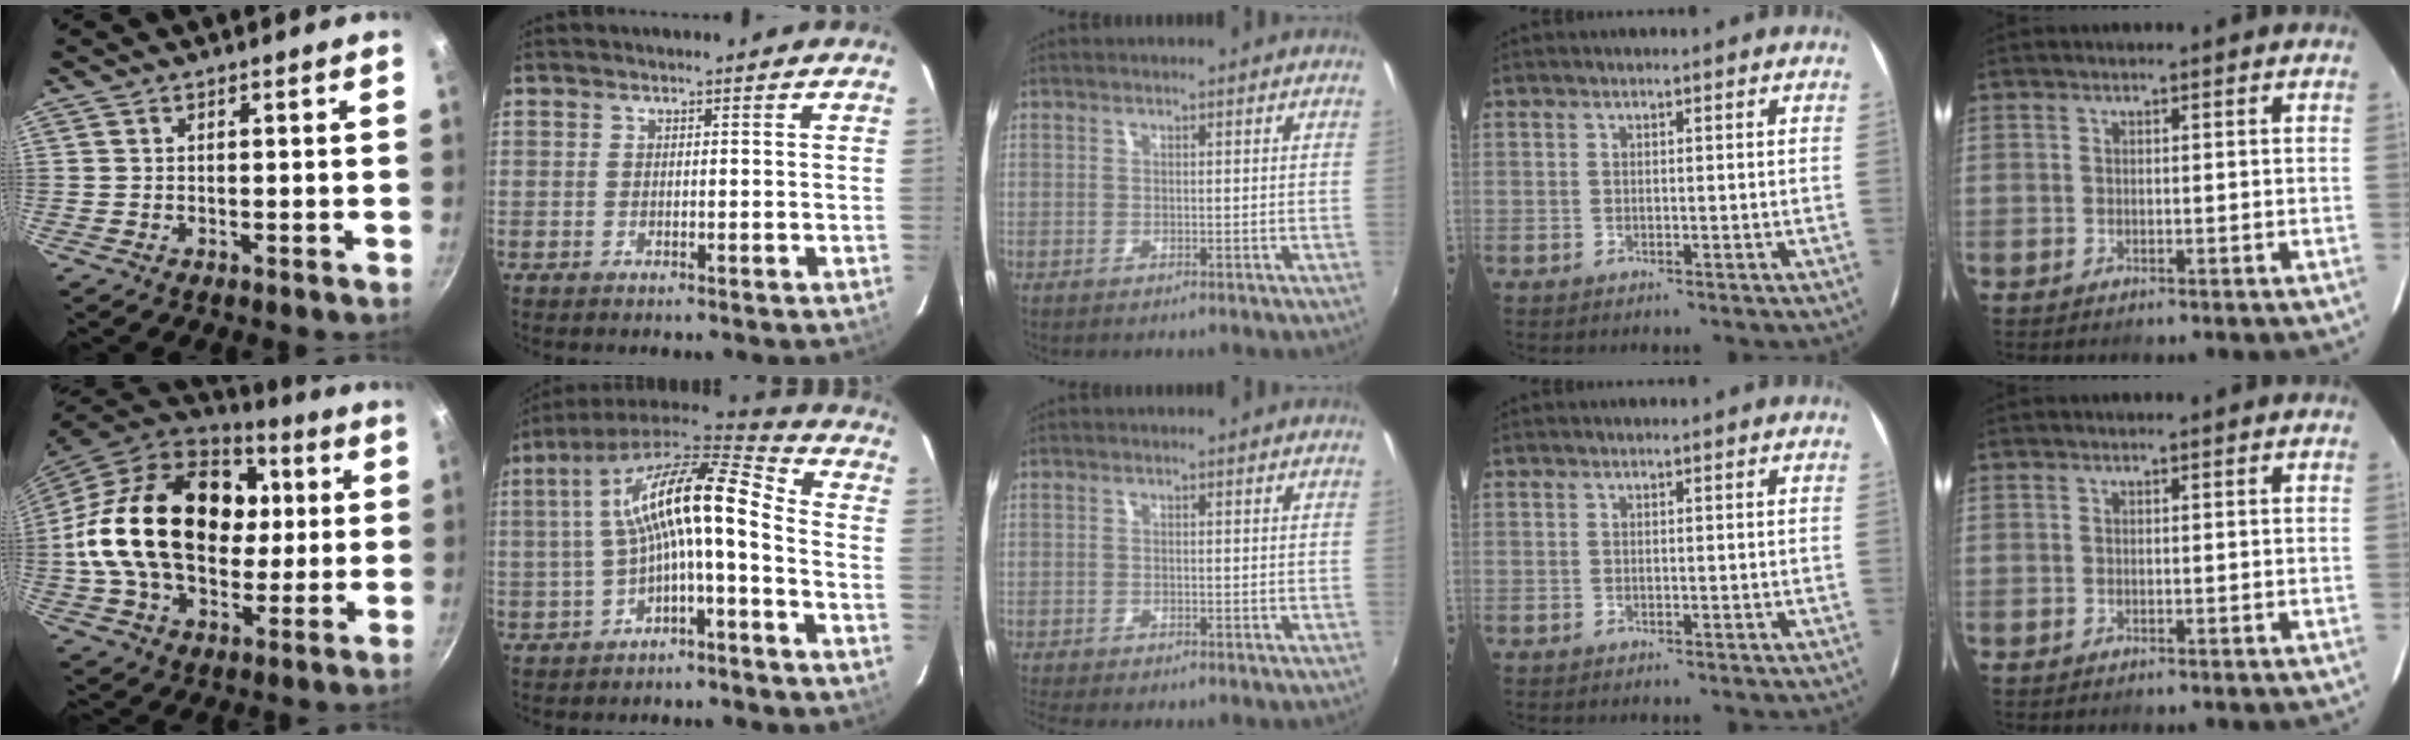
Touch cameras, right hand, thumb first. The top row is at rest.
{"thumb": {"total": 30.1, "force": [3.1, 20.7, 21.6], "torque": [-0.366, 0.024, 0.053]}, "index": {"total": 16.1, "force": [-1.7, 4.0, 15.5], "torque": [-0.293, 0.027, -0.035]}, "middle": {"total": 3.6, "force": [-2.9, 0.9, 2.0], "torque": [-0.043, -0.021, -0.047]}}